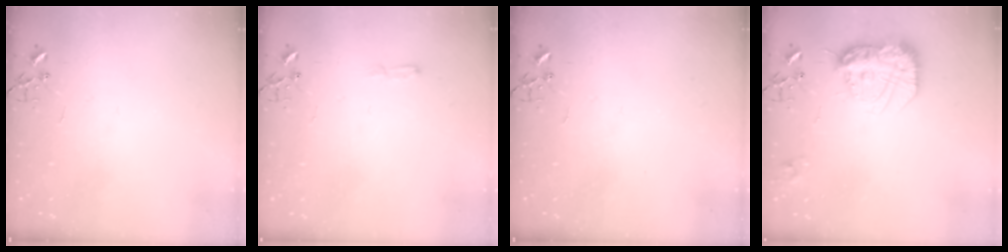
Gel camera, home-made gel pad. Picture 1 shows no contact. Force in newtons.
{"total": 4.0, "press": 3.9, "slide": 0.5}
{"total": 0.0}
{"total": 17.7, "press": 17.6, "slide": 1.8}